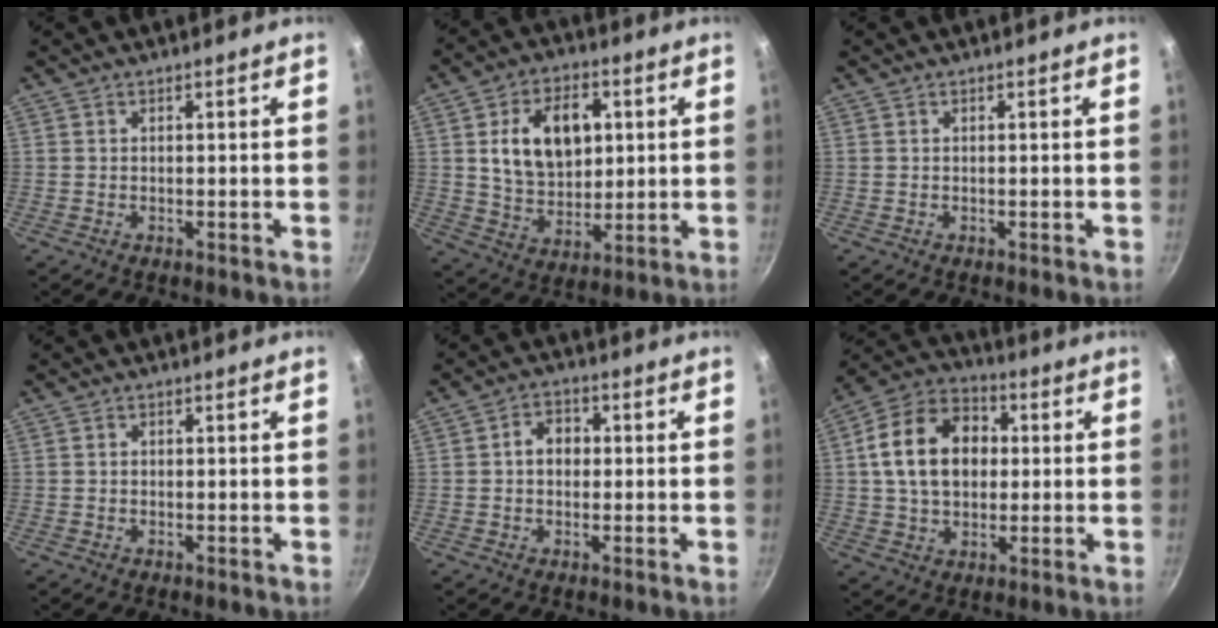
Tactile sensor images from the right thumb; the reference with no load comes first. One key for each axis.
{"total": 14.7, "fx": 3.2, "fy": 10.1, "fz": 10.3, "tx": -0.141, "ty": -0.006, "tz": 0.057}
{"total": 0.0}
{"total": 0.6, "fx": -0.1, "fy": 0.6, "fz": 0.2, "tx": -0.003, "ty": 0.003, "tz": -0.003}
{"total": 5.1, "fx": 0.2, "fy": 4.0, "fz": 3.1, "tx": -0.023, "ty": 0.014, "tz": -0.003}
{"total": 16.4, "fx": 2.0, "fy": 12.0, "fz": 11.1, "tx": -0.160, "ty": 0.025, "tz": 0.021}